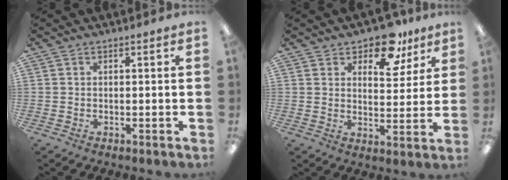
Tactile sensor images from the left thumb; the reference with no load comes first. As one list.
[{"total": 10.7, "force": [8.0, 5.2, 4.9], "torque": [-0.068, -0.043, 0.141]}]